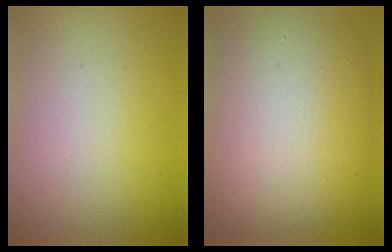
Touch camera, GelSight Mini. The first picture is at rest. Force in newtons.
{"total": 12.2, "press": 12.2, "slide": 0.9}